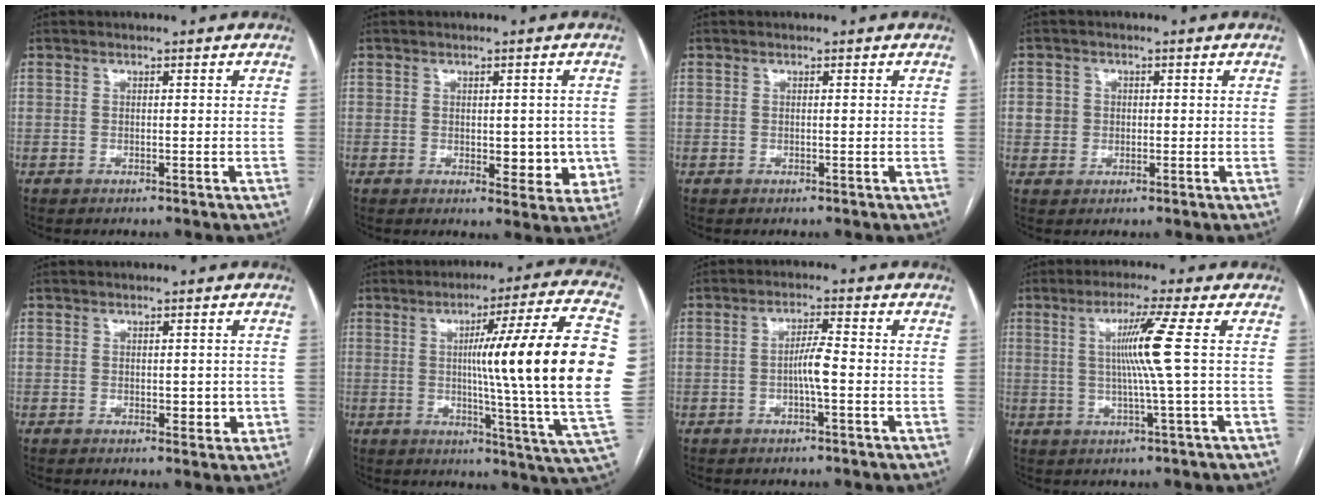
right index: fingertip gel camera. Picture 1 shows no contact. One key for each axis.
{"total": 5.7, "fx": -0.6, "fy": 3.3, "fz": 4.6, "tx": -0.040, "ty": 0.003, "tz": 0.002}
{"total": 0.0}
{"total": 2.9, "fx": 0.2, "fy": 2.8, "fz": 0.6, "tx": -0.007, "ty": 0.011, "tz": 0.007}
{"total": 2.7, "fx": -0.3, "fy": 1.7, "fz": 2.1, "tx": -0.024, "ty": 0.006, "tz": 0.003}
{"total": 24.2, "fx": 2.6, "fy": -1.4, "fz": 24.0, "tx": -0.272, "ty": 0.003, "tz": 0.024}
{"total": 3.7, "fx": -0.8, "fy": 0.1, "fz": 3.6, "tx": -0.065, "ty": 0.004, "tz": -0.016}
{"total": 7.1, "fx": 0.9, "fy": -2.2, "fz": 6.7, "tx": -0.123, "ty": -0.001, "tz": 0.022}